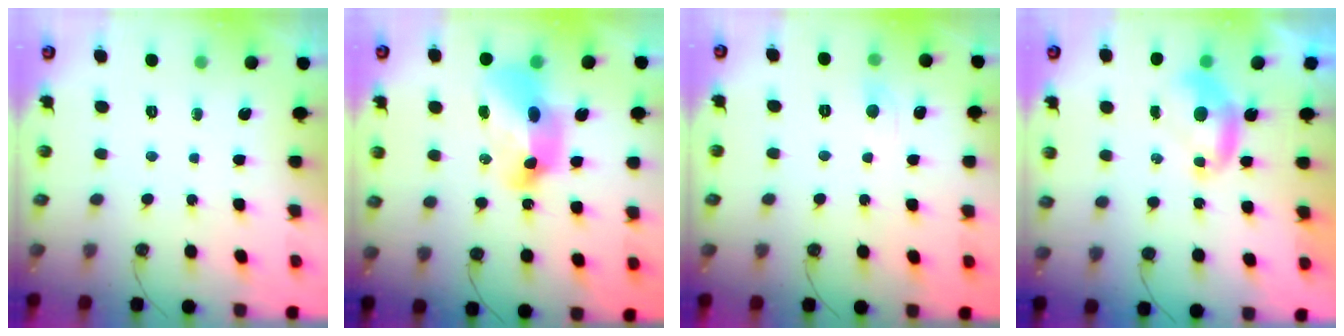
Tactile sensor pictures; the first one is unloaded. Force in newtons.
{"total": 11.9, "press": 11.8, "slide": 1.4}
{"total": 1.1, "press": 1.0, "slide": 0.5}
{"total": 0.0}